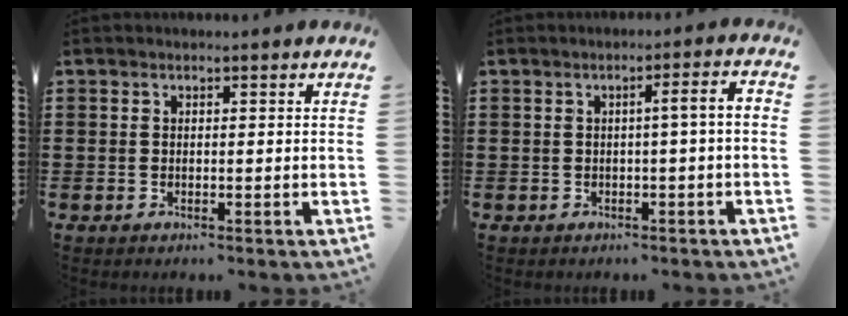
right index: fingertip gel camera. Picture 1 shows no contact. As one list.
[{"total": 2.7, "force": [-0.6, -0.1, 2.6], "torque": [-0.046, -0.004, -0.014]}]